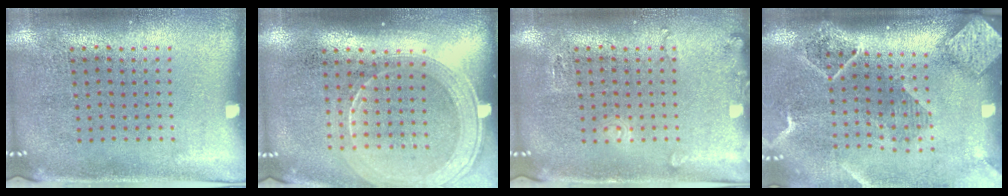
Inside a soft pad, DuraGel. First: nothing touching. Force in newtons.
{"total": 1.8, "press": 1.6, "slide": 0.7}
{"total": 1.3, "press": 1.3, "slide": 0.2}
{"total": 2.6, "press": 2.0, "slide": 1.6}